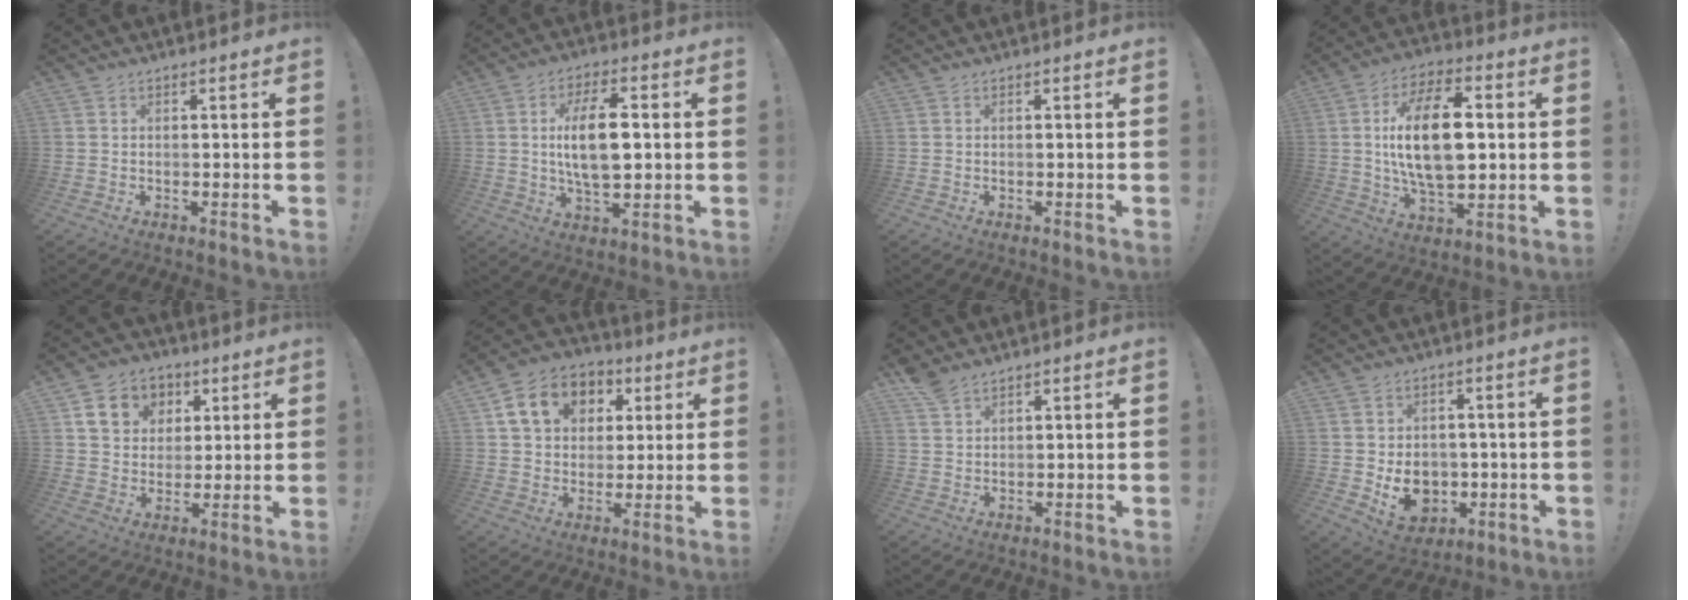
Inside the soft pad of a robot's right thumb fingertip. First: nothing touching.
{"total": 13.1, "force": [1.2, 5.8, 11.7], "torque": [-0.206, -0.004, 0.013]}
{"total": 0.0}
{"total": 19.5, "force": [1.8, 10.0, 16.7], "torque": [-0.304, 0.000, 0.020]}
{"total": 11.8, "force": [4.9, 9.8, 4.4], "torque": [-0.057, -0.018, 0.098]}
{"total": 14.5, "force": [5.4, 11.4, 7.0], "torque": [-0.099, -0.008, 0.106]}
{"total": 4.5, "force": [3.7, 2.1, 1.5], "torque": [-0.030, -0.017, 0.072]}
{"total": 9.2, "force": [-1.1, 7.8, 4.6], "torque": [-0.072, -0.001, -0.011]}